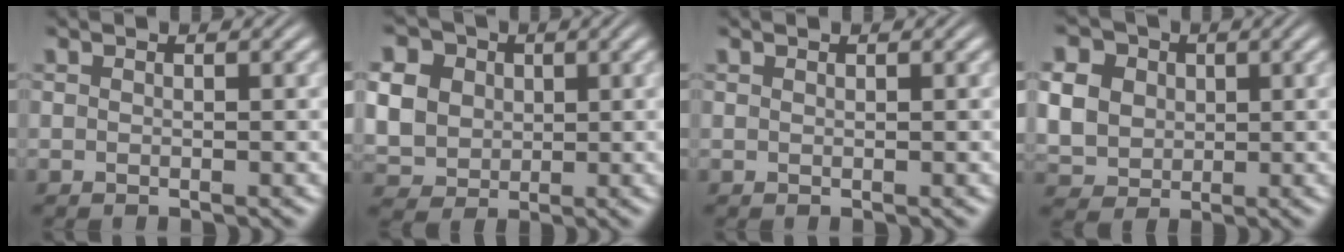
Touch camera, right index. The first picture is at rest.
{"total": 9.7, "force": [1.3, 8.7, 4.2], "torque": [-0.112, -0.021, 0.022]}
{"total": 0.0}
{"total": 8.6, "force": [1.1, 7.7, 3.7], "torque": [-0.099, -0.017, 0.019]}